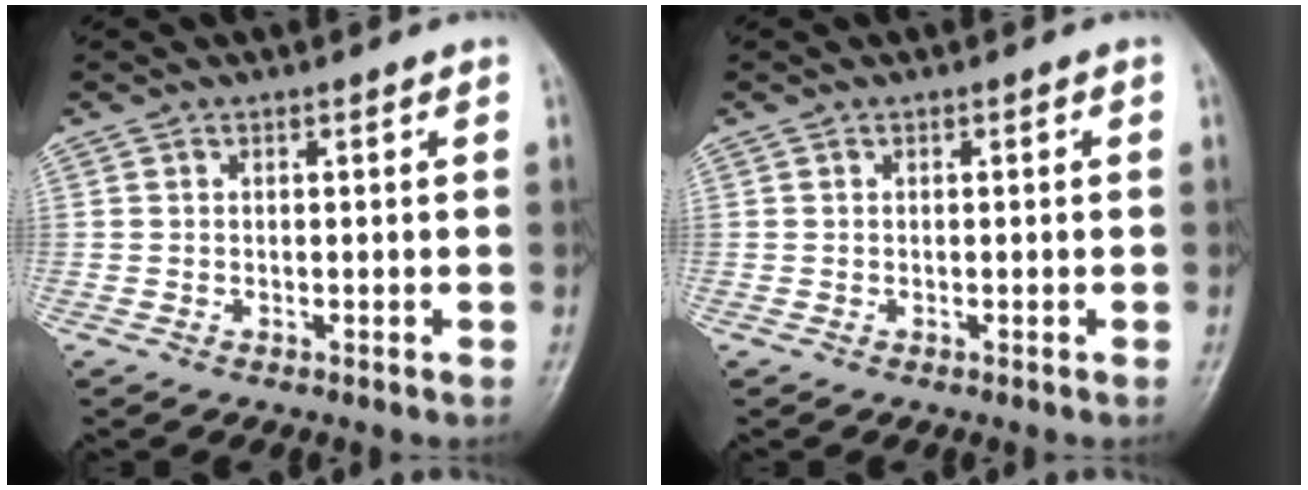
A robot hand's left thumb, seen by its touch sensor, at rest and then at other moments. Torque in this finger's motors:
{"motor_torque": [0.00, 0.00, -0.10, -0.11, 0.00]}